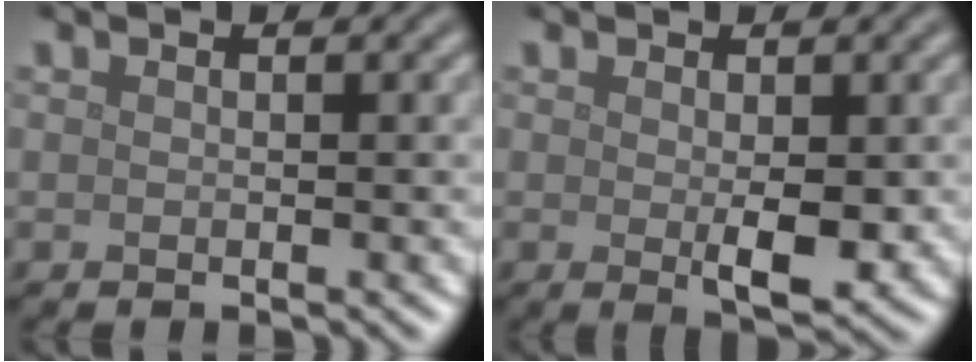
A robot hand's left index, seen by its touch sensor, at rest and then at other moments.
{"total": 2.9, "force": [-0.2, 1.2, 2.6], "torque": [-0.041, -0.009, 0.002]}